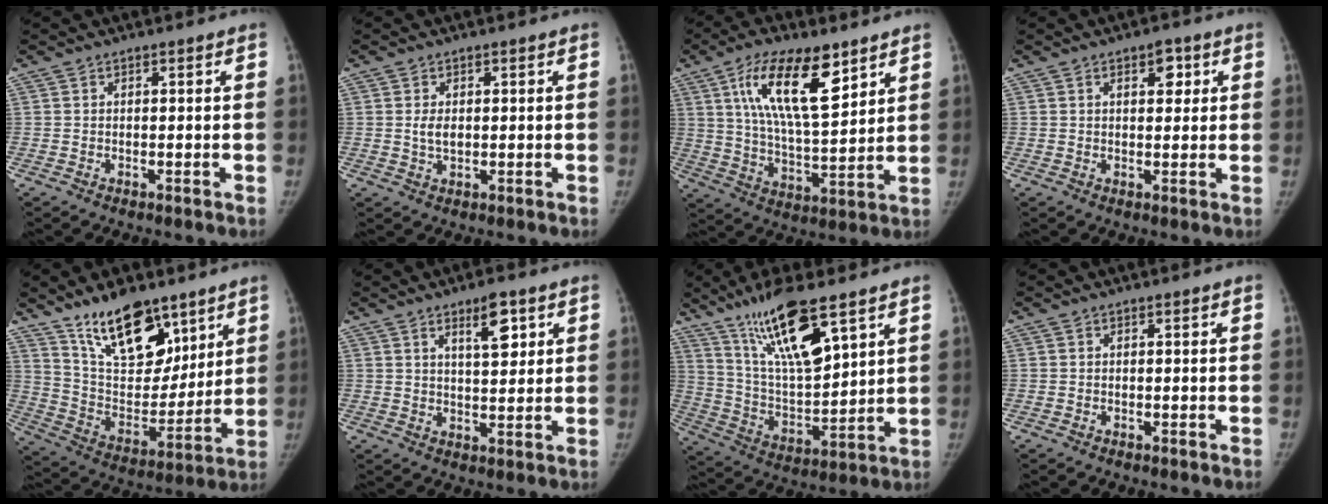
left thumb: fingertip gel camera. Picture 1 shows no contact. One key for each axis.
{"total": 2.7, "fx": 0.4, "fy": 1.7, "fz": 2.1, "tx": -0.035, "ty": -0.005, "tz": 0.011}
{"total": 17.1, "fx": 8.6, "fy": 6.2, "fz": 13.4, "tx": -0.210, "ty": -0.038, "tz": 0.158}
{"total": 4.0, "fx": 1.7, "fy": 2.2, "fz": 2.9, "tx": -0.021, "ty": -0.004, "tz": 0.022}
{"total": 18.9, "fx": 12.8, "fy": 9.2, "fz": 10.4, "tx": -0.115, "ty": -0.081, "tz": 0.231}
{"total": 6.7, "fx": 3.5, "fy": 2.4, "fz": 5.2, "tx": -0.068, "ty": -0.022, "tz": 0.055}
{"total": 17.8, "fx": 11.1, "fy": 4.6, "fz": 13.1, "tx": -0.221, "ty": -0.053, "tz": 0.219}
{"total": 0.0}